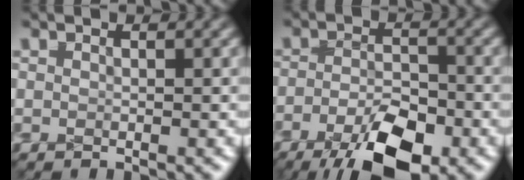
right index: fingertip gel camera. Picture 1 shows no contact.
{"total": 7.9, "force": [-5.0, 3.9, 4.6], "torque": [-0.057, -0.020, -0.077]}